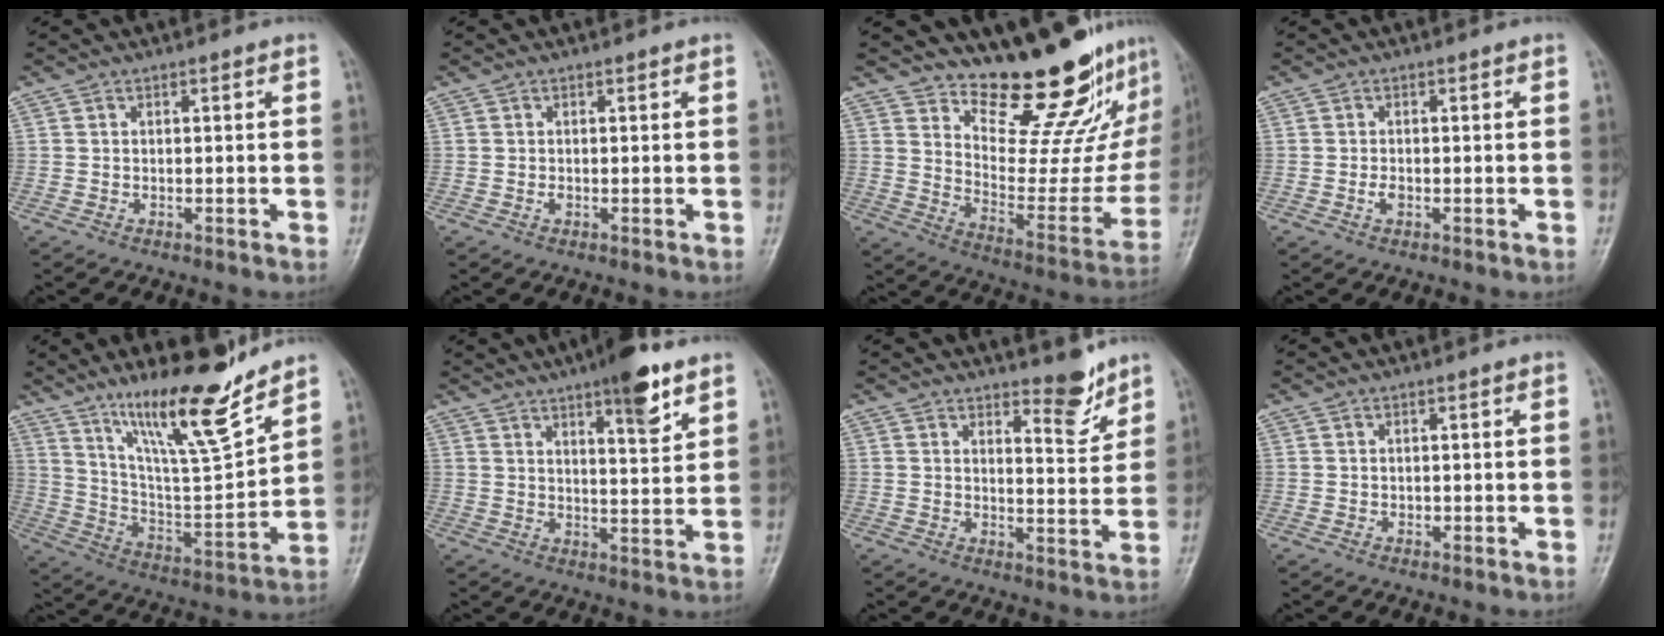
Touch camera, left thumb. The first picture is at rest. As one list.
[{"total": 0.6, "force": [0.1, 0.5, 0.4], "torque": [-0.005, 0.000, 0.002]}, {"total": 21.1, "force": [17.2, 6.8, 10.3], "torque": [-0.095, -0.143, 0.249]}, {"total": 1.3, "force": [-0.3, 0.8, 1.0], "torque": [-0.017, -0.001, -0.006]}, {"total": 18.1, "force": [13.3, 2.9, 12.0], "torque": [-0.178, -0.087, 0.238]}, {"total": 10.0, "force": [6.3, 2.4, 7.3], "torque": [-0.090, -0.036, 0.091]}, {"total": 5.7, "force": [4.7, 1.6, 2.9], "torque": [-0.024, -0.047, 0.071]}, {"total": 0.8, "force": [0.2, 0.6, 0.4], "torque": [-0.003, -0.001, 0.004]}]